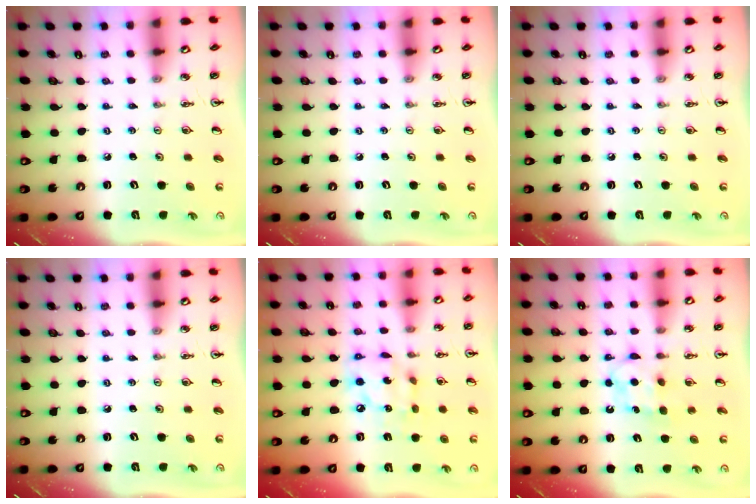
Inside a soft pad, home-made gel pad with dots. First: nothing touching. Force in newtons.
{"total": 0.0}
{"total": 0.0}
{"total": 0.0}
{"total": 10.8, "press": 10.8, "slide": 1.1}
{"total": 7.0, "press": 7.0, "slide": 0.5}